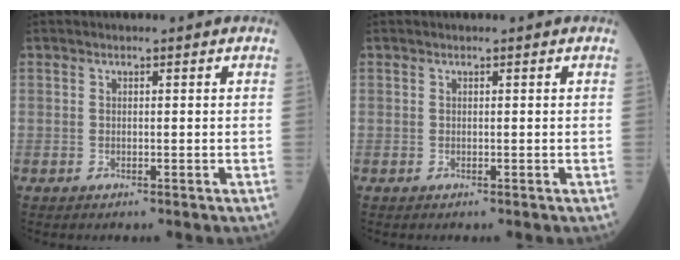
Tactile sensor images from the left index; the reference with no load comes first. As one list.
[{"total": 0.0}]